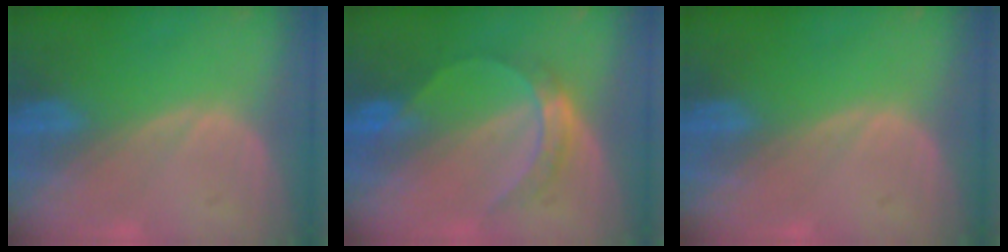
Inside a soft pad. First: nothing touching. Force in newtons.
{"total": 5.0, "press": 4.8, "slide": 1.5}
{"total": 0.0}